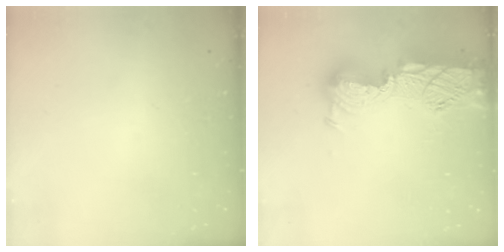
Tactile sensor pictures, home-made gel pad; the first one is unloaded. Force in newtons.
{"total": 19.3, "press": 19.2, "slide": 1.1}